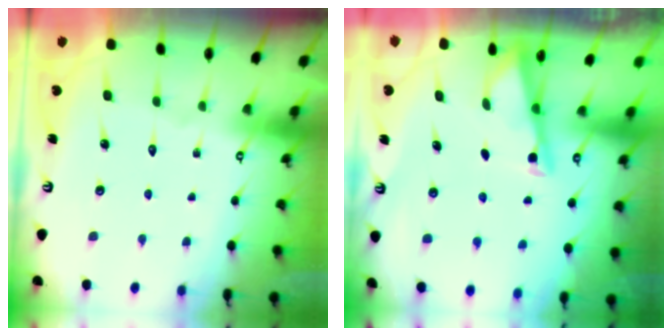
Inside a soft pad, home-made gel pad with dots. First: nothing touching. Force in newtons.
{"total": 3.4, "press": 3.4, "slide": 0.3}